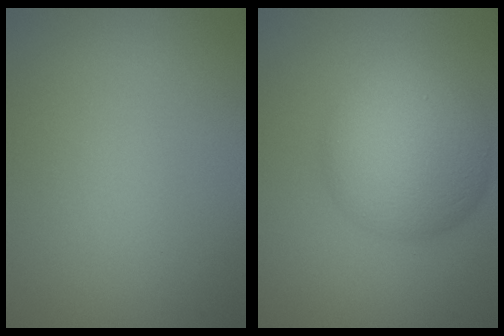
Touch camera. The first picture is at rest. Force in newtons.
{"total": 8.6, "press": 8.6, "slide": 0.1}